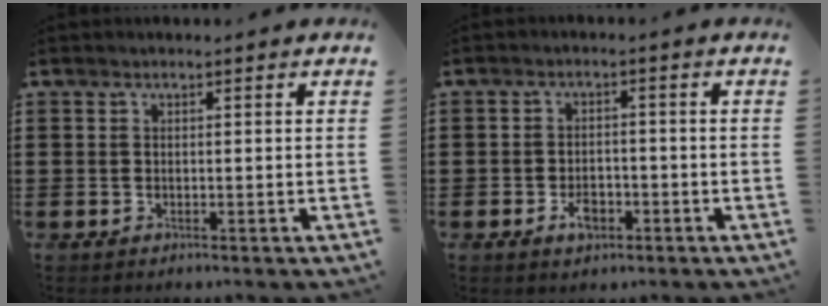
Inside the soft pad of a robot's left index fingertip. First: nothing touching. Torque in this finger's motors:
{"motor_torque": [0.27, 0.26, 0.06, 0.03]}